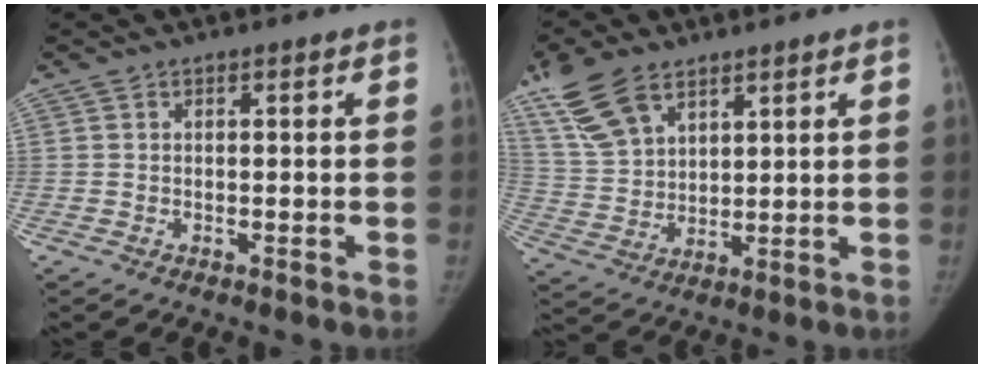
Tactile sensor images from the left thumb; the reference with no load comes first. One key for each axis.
{"total": 12.1, "fx": 7.7, "fy": 6.5, "fz": 6.6, "tx": -0.119, "ty": -0.020, "tz": 0.160}